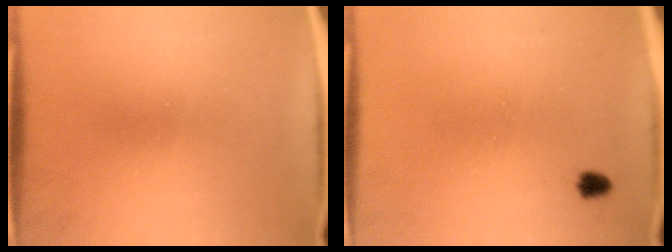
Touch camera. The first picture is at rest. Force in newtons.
{"total": 1.5}